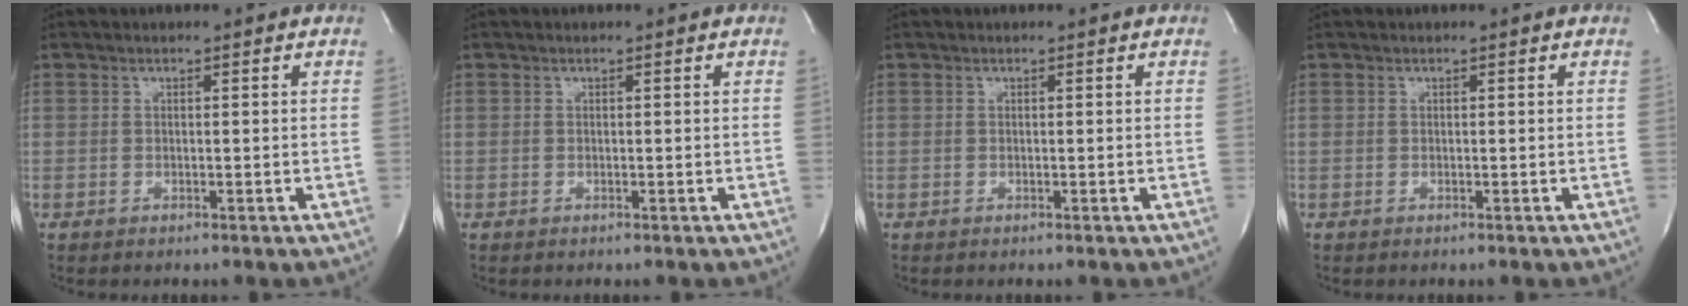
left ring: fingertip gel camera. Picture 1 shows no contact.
{"total": 0.0}
{"total": 0.0}
{"total": 0.0}